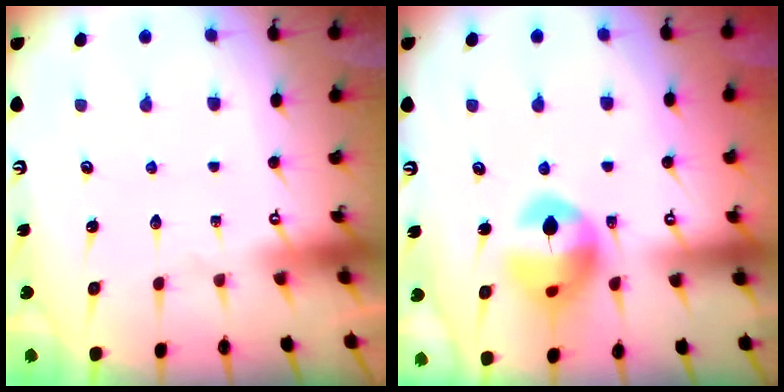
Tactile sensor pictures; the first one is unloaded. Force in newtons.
{"total": 14.4, "press": 14.3, "slide": 1.7}